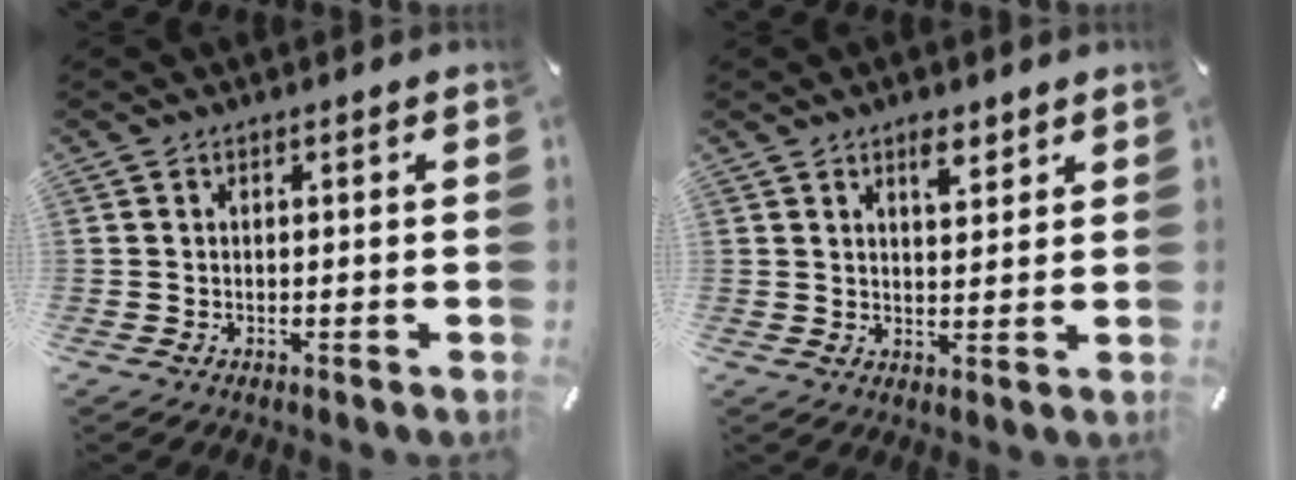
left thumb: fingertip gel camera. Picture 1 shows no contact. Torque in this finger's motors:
{"motor_torque": [0.10, 0.02, 0.39, -0.25, 0.01]}